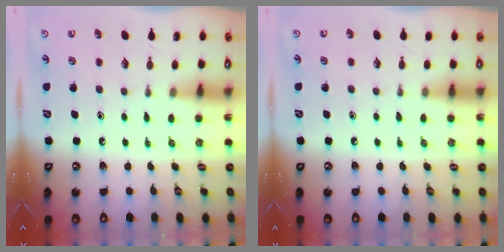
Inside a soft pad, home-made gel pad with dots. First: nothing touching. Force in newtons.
{"total": 3.4, "press": 3.4, "slide": 0.5}